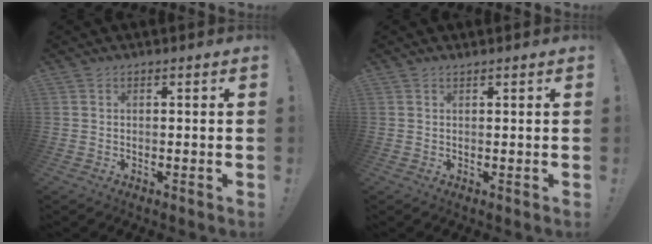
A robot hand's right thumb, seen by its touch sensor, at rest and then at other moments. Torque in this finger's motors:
{"motor_torque": [-0.10, -0.21, 0.00, -0.01, 0.11]}